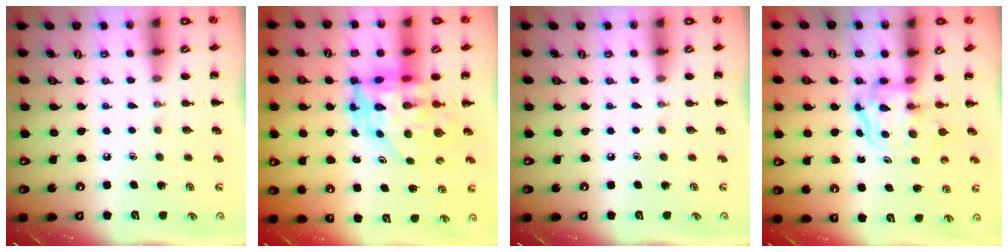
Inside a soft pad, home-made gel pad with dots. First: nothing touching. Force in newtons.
{"total": 10.5, "press": 10.1, "slide": 3.0}
{"total": 0.0}
{"total": 3.4, "press": 3.4, "slide": 0.3}